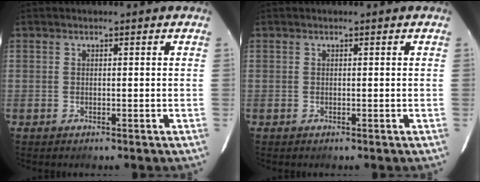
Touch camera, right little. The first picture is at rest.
{"total": 0.0}